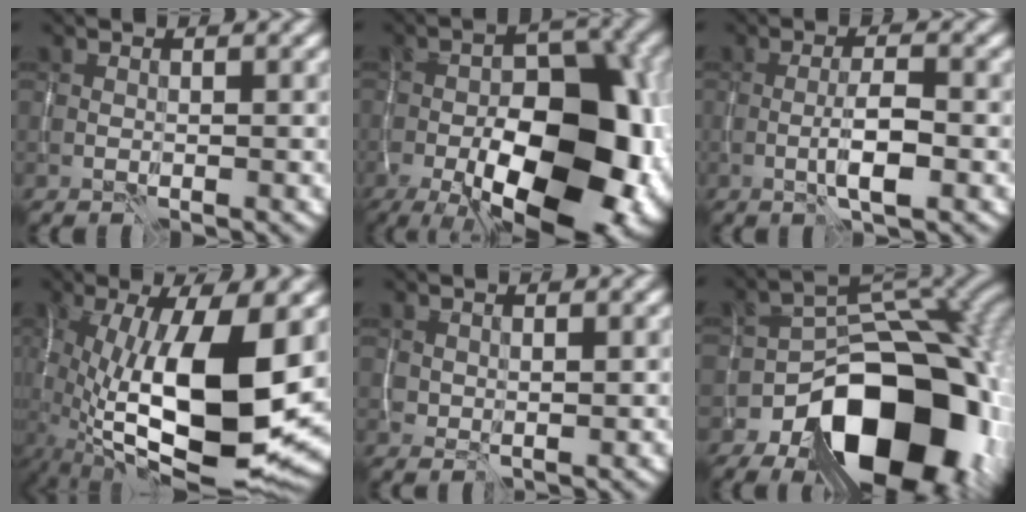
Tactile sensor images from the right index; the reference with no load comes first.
{"total": 16.9, "force": [-5.7, 8.6, 13.4], "torque": [-0.182, -0.017, -0.078]}
{"total": 3.0, "force": [-1.1, 0.5, 2.7], "torque": [-0.049, 0.002, -0.023]}
{"total": 15.3, "force": [-2.1, 5.6, 14.1], "torque": [-0.244, -0.007, -0.034]}
{"total": 1.0, "force": [0.5, 0.7, 0.5], "torque": [-0.009, -0.004, 0.014]}
{"total": 16.2, "force": [-7.6, 9.7, 10.5], "torque": [-0.112, -0.010, -0.122]}